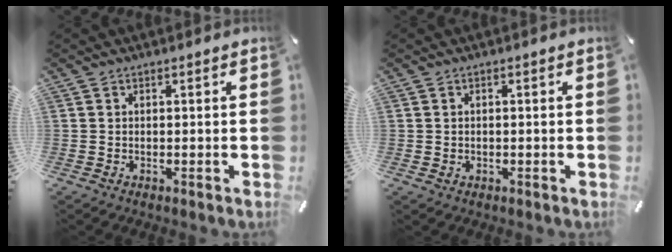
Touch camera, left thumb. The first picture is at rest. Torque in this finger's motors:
{"motor_torque": [-0.09, -0.63, -0.06, -0.01, -0.01]}